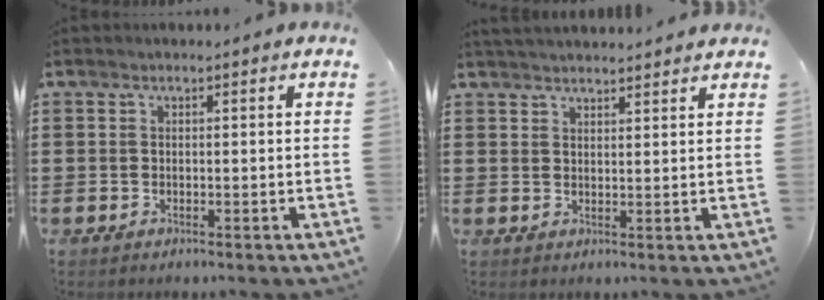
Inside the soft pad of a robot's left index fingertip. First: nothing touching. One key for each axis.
{"total": 2.3, "fx": 2.3, "fy": -0.1, "fz": 0.0, "tx": -0.007, "ty": -0.003, "tz": 0.043}